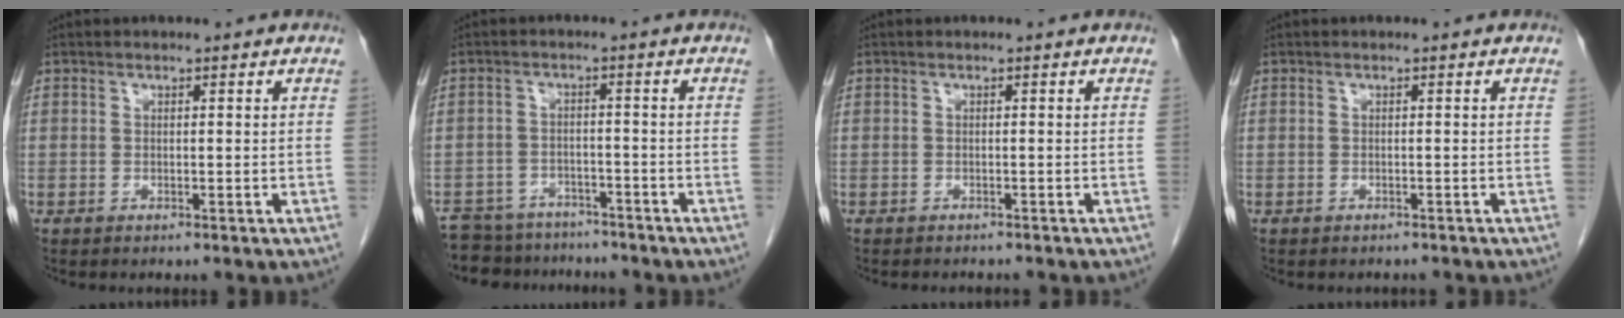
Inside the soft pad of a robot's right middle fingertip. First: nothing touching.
{"total": 12.2, "force": [-10.7, 5.2, 2.8], "torque": [-0.058, 0.005, -0.144]}
{"total": 2.6, "force": [-2.4, 0.7, 0.7], "torque": [-0.010, -0.003, -0.028]}
{"total": 1.5, "force": [-1.4, 0.6, 0.3], "torque": [-0.011, -0.001, -0.018]}